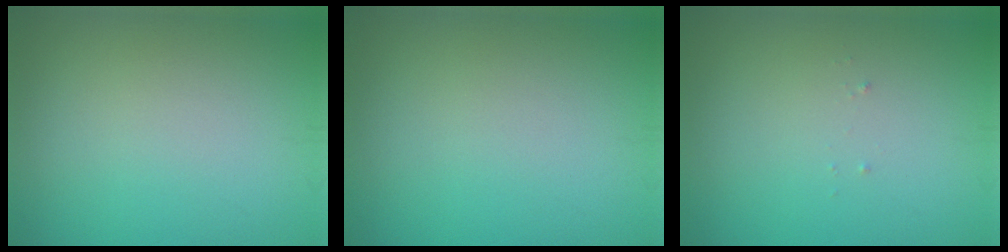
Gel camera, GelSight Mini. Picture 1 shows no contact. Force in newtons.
{"total": 0.0}
{"total": 0.0}